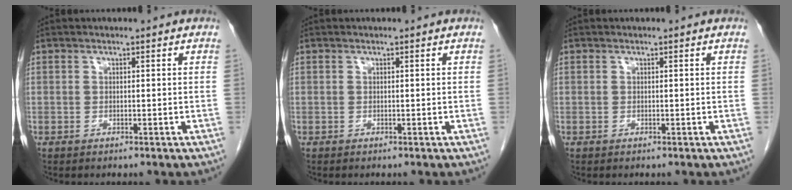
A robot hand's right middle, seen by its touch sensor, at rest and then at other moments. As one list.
[{"total": 0.0}, {"total": 0.0}]